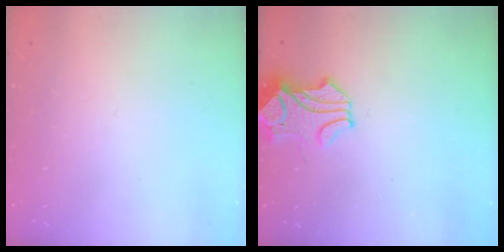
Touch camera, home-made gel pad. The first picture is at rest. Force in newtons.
{"total": 1.7, "press": 1.2, "slide": 1.1}